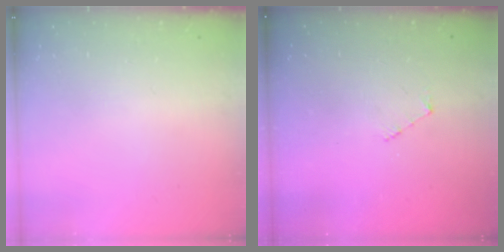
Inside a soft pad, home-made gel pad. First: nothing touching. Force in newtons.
{"total": 3.0, "press": 3.0, "slide": 0.3}